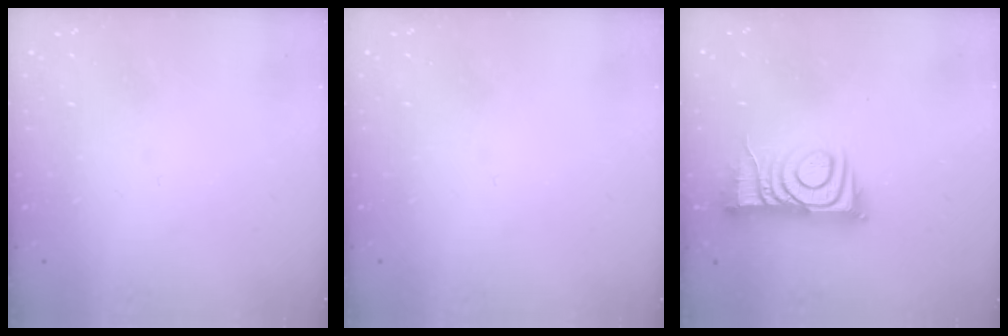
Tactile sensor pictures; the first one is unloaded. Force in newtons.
{"total": 0.0}
{"total": 10.9, "press": 10.9, "slide": 0.2}